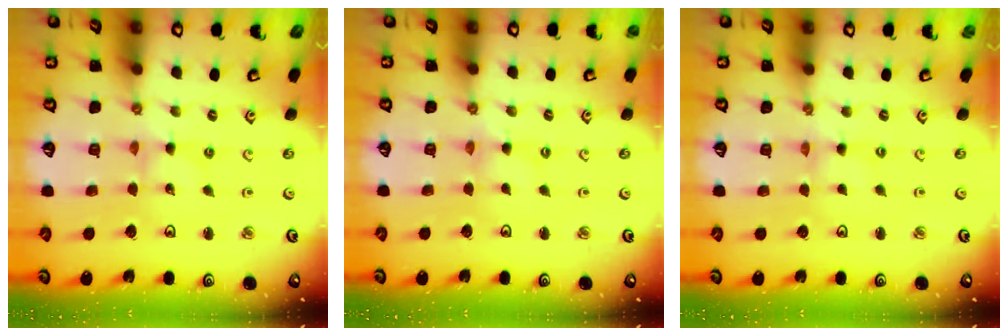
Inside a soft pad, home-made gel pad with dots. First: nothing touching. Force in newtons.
{"total": 0.0}
{"total": 0.0}